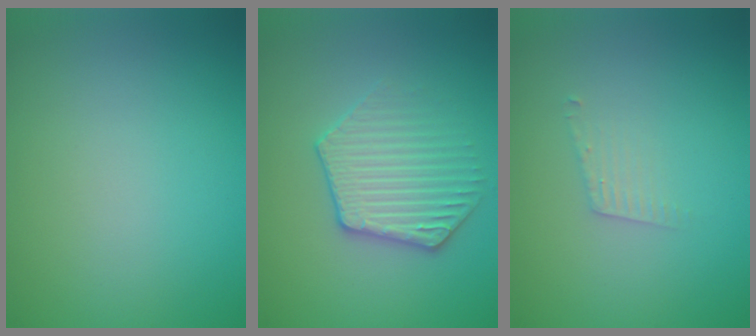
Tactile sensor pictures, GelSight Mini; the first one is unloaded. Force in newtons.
{"total": 3.5, "press": 3.3, "slide": 0.9}
{"total": 1.3, "press": 1.3, "slide": 0.1}